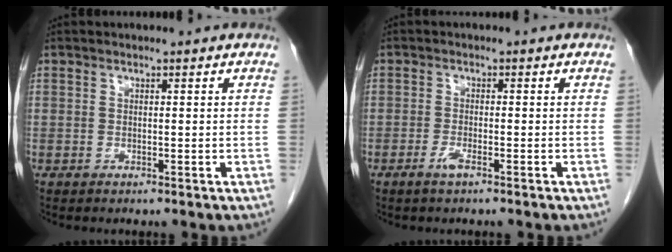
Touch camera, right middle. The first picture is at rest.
{"total": 2.0, "force": [-1.3, 0.1, 1.4], "torque": [-0.034, -0.002, -0.028]}